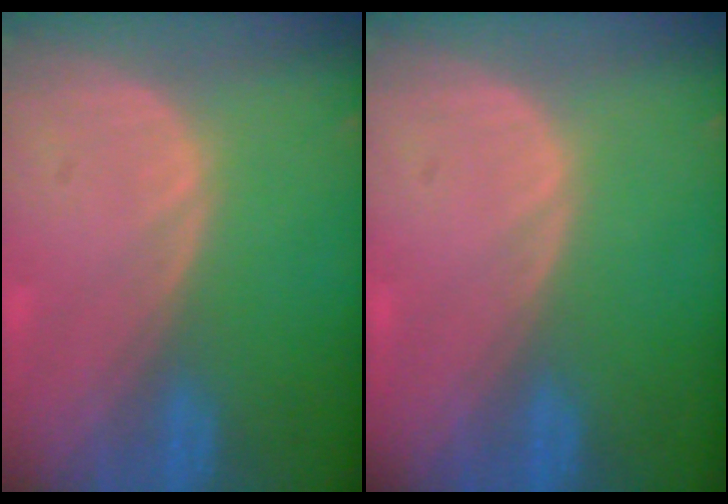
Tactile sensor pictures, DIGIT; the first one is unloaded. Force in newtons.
{"total": 0.0}